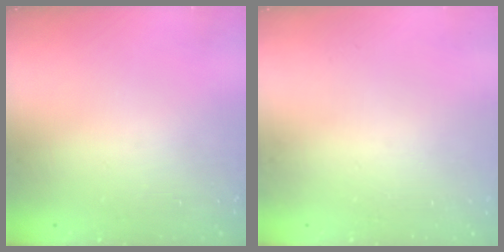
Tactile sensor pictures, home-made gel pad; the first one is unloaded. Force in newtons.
{"total": 0.0}